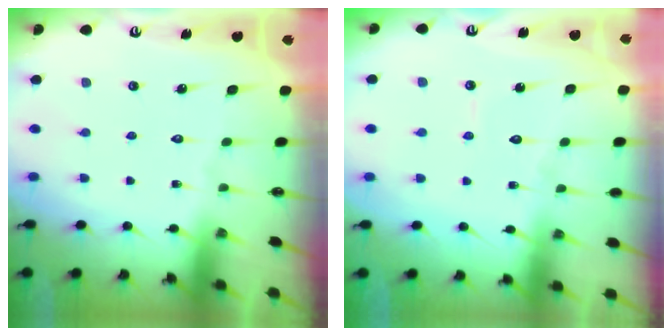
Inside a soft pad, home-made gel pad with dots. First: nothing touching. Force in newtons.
{"total": 5.1, "press": 5.1, "slide": 0.3}